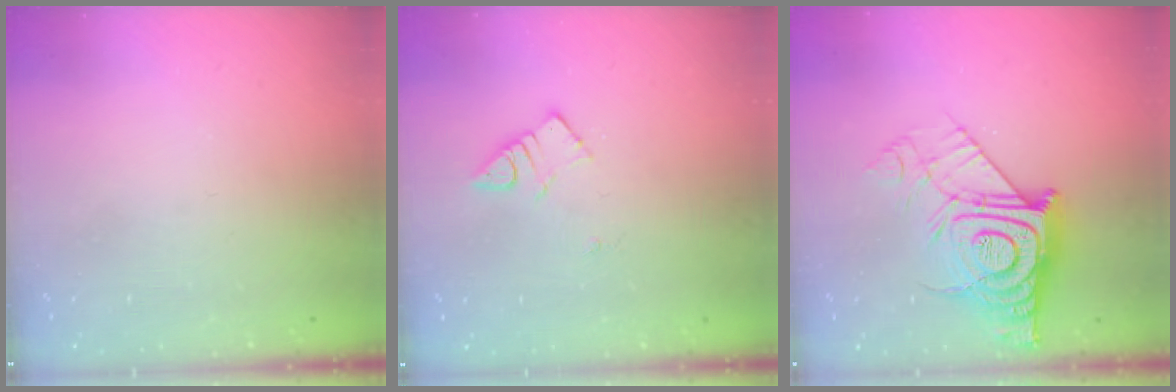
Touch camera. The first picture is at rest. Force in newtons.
{"total": 2.8, "press": 2.7, "slide": 0.3}
{"total": 16.2, "press": 16.1, "slide": 1.3}